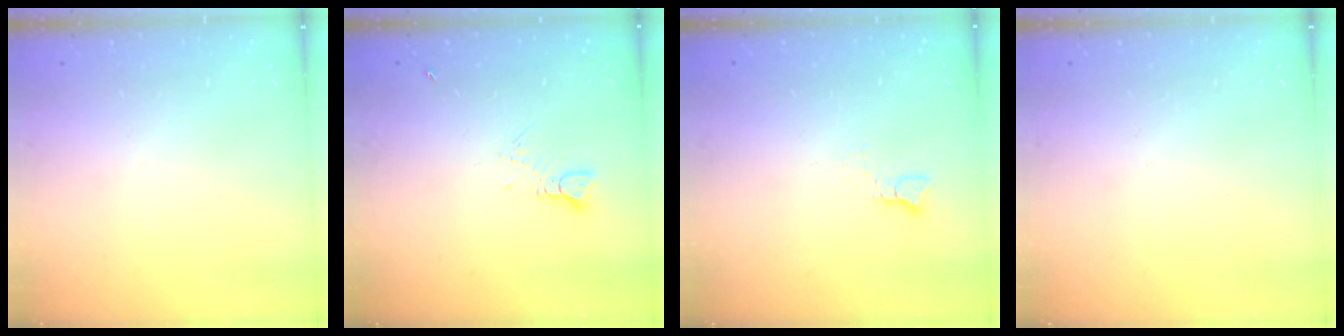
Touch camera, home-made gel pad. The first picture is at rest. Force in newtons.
{"total": 3.0, "press": 2.9, "slide": 0.4}
{"total": 3.2, "press": 3.2, "slide": 0.4}
{"total": 0.0}